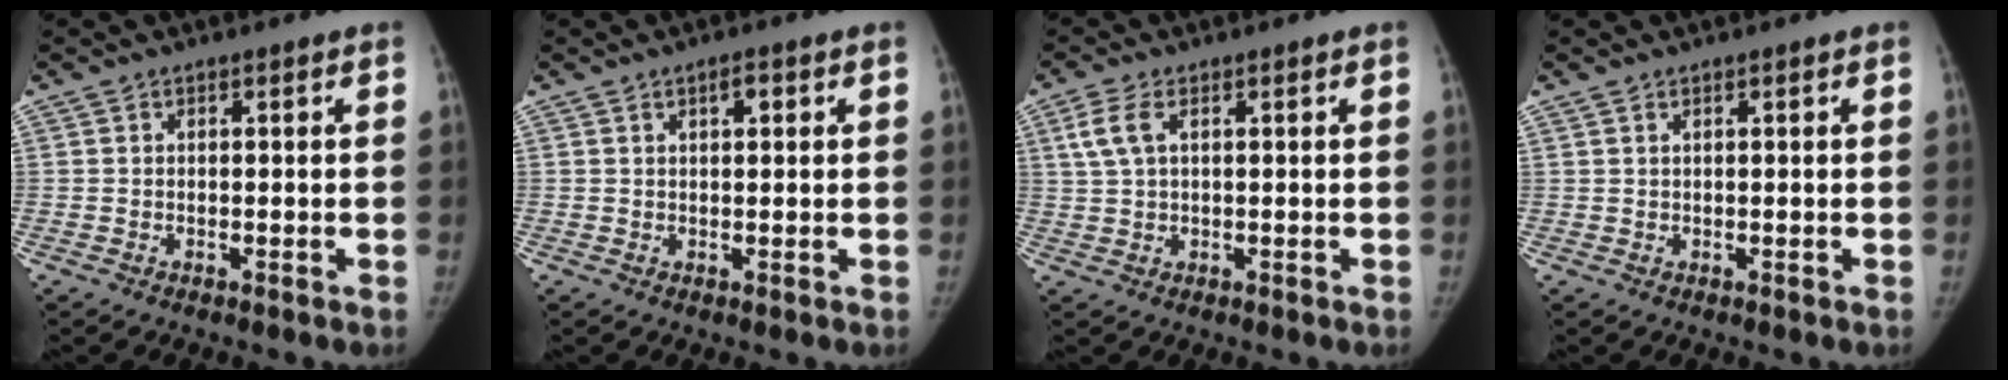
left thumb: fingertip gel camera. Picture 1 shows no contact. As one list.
[{"total": 2.1, "force": [0.9, 0.9, 1.6], "torque": [-0.020, 0.000, 0.013]}, {"total": 4.2, "force": [1.4, 2.2, 3.3], "torque": [-0.085, 0.009, 0.031]}, {"total": 0.0}]